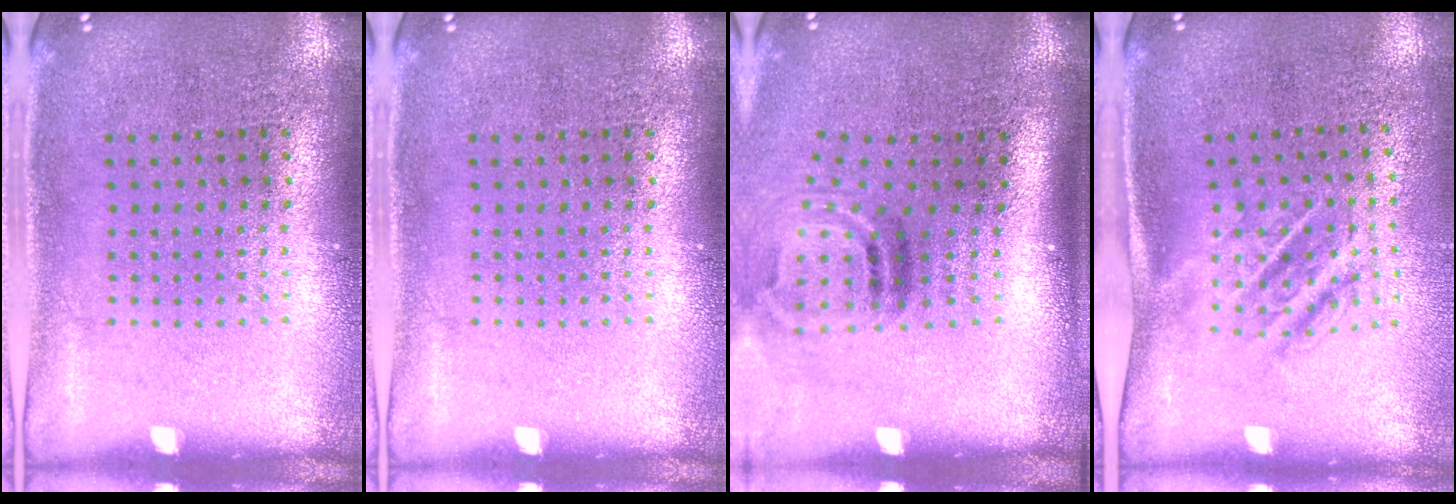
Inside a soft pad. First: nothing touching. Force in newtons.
{"total": 0.0}
{"total": 2.0, "press": 1.3, "slide": 1.6}
{"total": 1.7, "press": 1.2, "slide": 1.2}